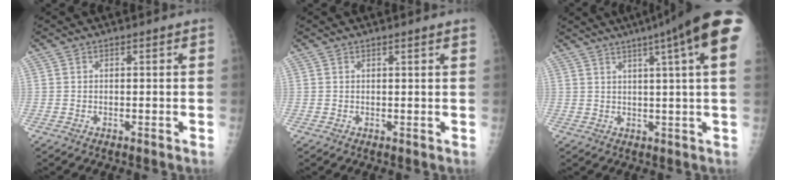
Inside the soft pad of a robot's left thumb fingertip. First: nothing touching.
{"total": 1.6, "force": [1.2, -0.1, 1.0], "torque": [-0.010, 0.002, 0.016]}
{"total": 17.6, "force": [9.2, 1.4, 14.9], "torque": [-0.209, 0.006, 0.103]}